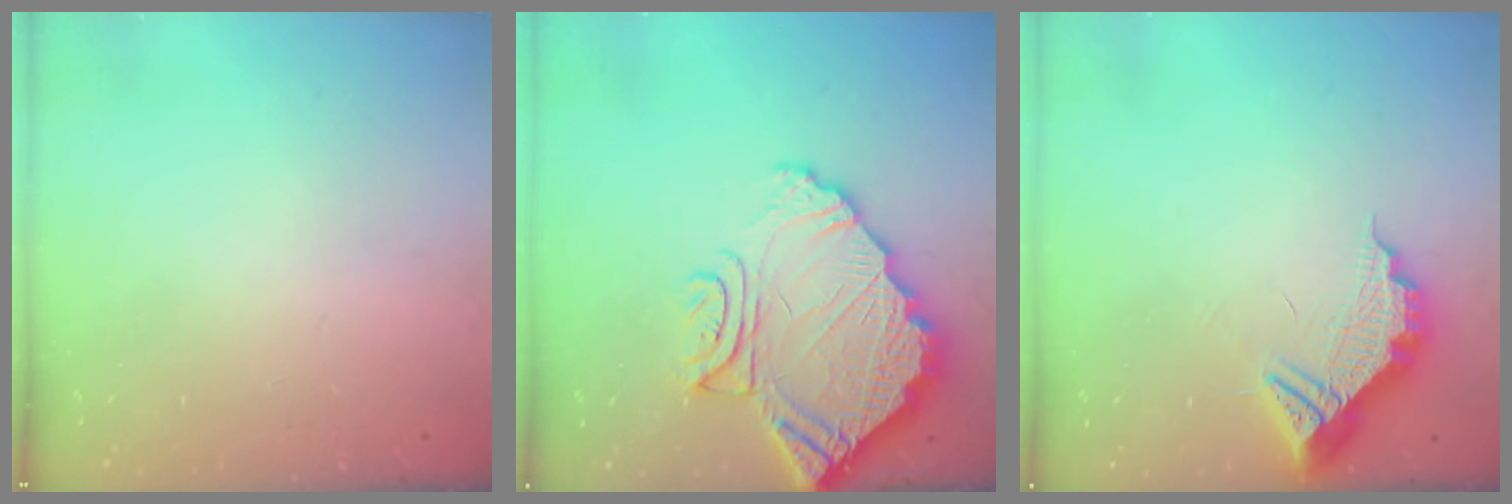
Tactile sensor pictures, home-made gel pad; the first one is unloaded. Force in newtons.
{"total": 16.1, "press": 16.1, "slide": 1.5}
{"total": 11.0, "press": 11.0, "slide": 0.9}